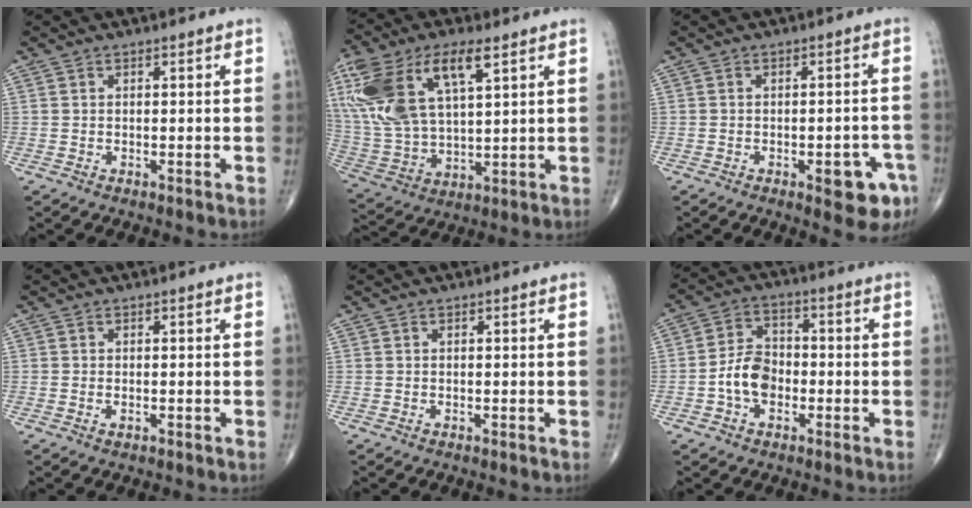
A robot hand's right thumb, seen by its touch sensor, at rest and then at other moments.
{"total": 21.7, "force": [9.1, 9.8, 17.1], "torque": [-0.371, -0.001, 0.178]}
{"total": 7.5, "force": [-3.4, 3.0, 6.0], "torque": [-0.055, 0.017, -0.035]}
{"total": 0.8, "force": [-0.2, 0.4, 0.6], "torque": [-0.014, 0.001, -0.002]}
{"total": 0.0}
{"total": 7.6, "force": [-2.0, 5.3, 5.0], "torque": [-0.076, 0.026, -0.047]}